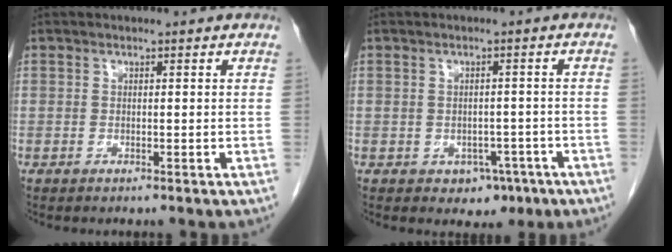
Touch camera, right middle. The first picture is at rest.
{"total": 3.9, "force": [-2.0, 2.8, 1.8], "torque": [-0.010, 0.004, -0.015]}